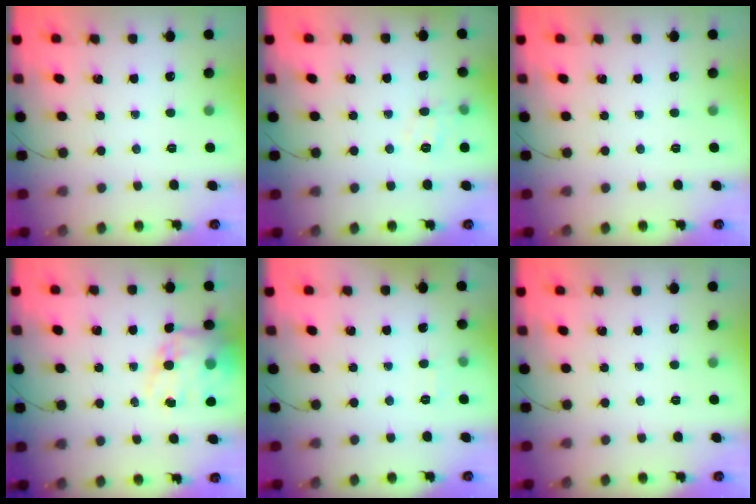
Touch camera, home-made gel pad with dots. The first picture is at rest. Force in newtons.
{"total": 8.7, "press": 8.6, "slide": 1.4}
{"total": 0.0}
{"total": 15.2, "press": 14.8, "slide": 3.6}
{"total": 1.9, "press": 1.4, "slide": 1.3}
{"total": 0.0}